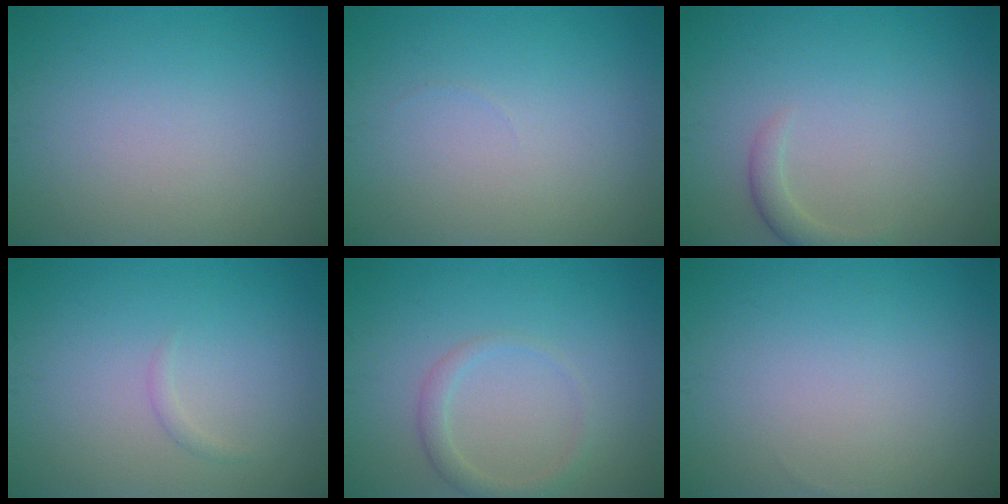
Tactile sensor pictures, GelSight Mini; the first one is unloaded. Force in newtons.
{"total": 0.0}
{"total": 1.5, "press": 1.5, "slide": 0.1}
{"total": 0.6, "press": 0.6, "slide": 0.1}
{"total": 1.7, "press": 1.7, "slide": 0.1}
{"total": 0.0}